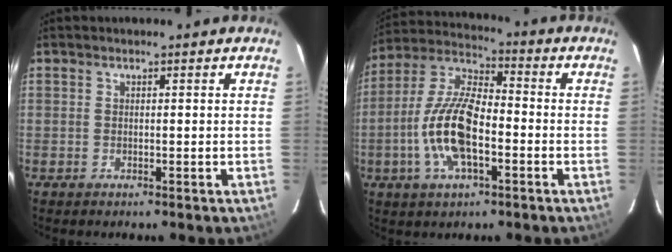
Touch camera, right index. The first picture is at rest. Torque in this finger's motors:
{"motor_torque": [2.08, -0.06, 0.84, 0.11]}